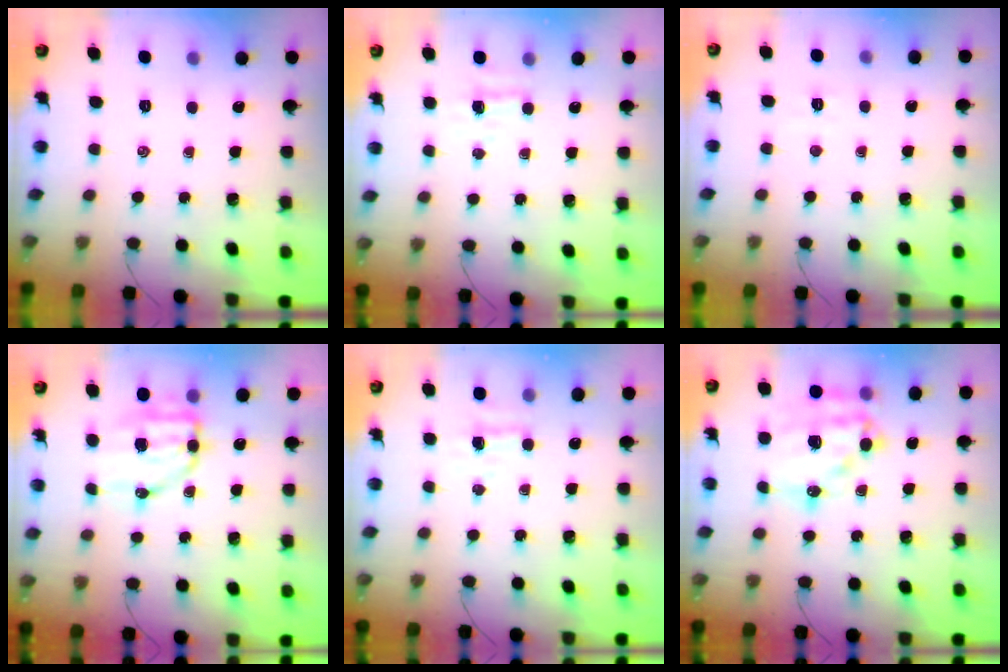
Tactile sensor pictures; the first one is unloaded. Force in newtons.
{"total": 2.7, "press": 2.6, "slide": 0.7}
{"total": 2.4, "press": 2.3, "slide": 0.5}
{"total": 7.7, "press": 7.5, "slide": 1.7}
{"total": 2.7, "press": 2.6, "slide": 0.7}
{"total": 17.1, "press": 16.7, "slide": 3.9}